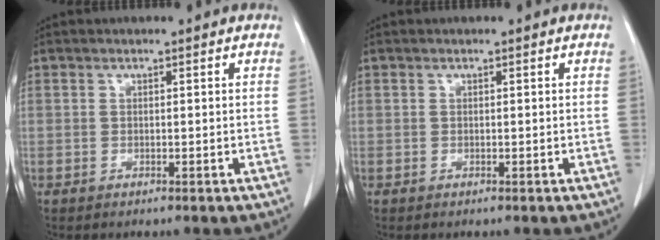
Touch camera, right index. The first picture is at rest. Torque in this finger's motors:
{"motor_torque": [0.00, 0.00, 0.00, 0.00]}